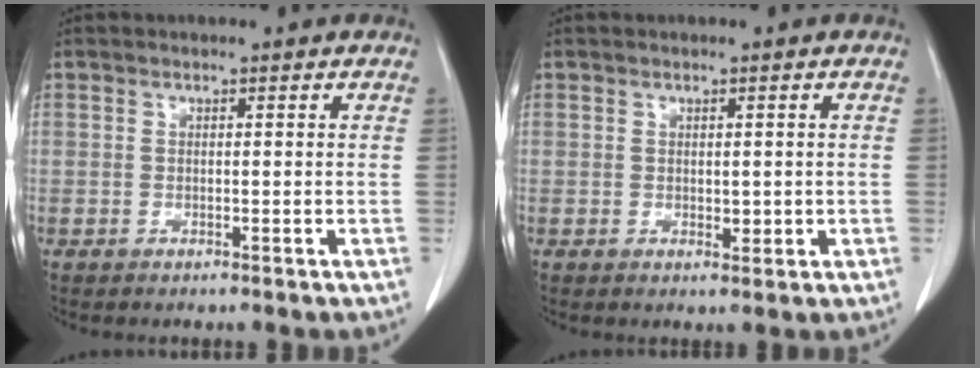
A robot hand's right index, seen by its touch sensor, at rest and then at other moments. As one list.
[{"total": 1.7, "force": [-0.1, 1.0, 1.4], "torque": [-0.019, -0.003, 0.004]}]